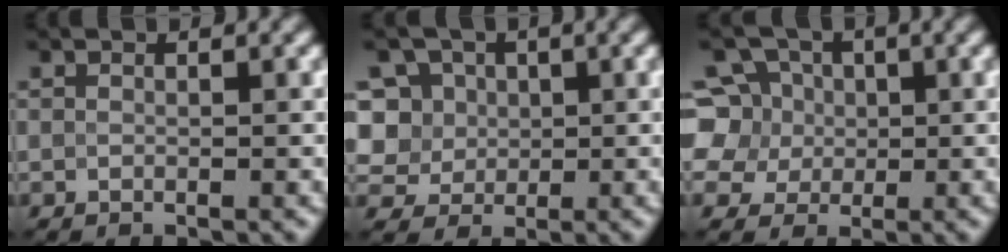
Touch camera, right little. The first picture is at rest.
{"total": 8.4, "force": [1.5, 7.8, 2.9], "torque": [-0.052, 0.036, 0.007]}
{"total": 7.4, "force": [0.6, 7.0, 2.3], "torque": [-0.043, 0.030, -0.020]}